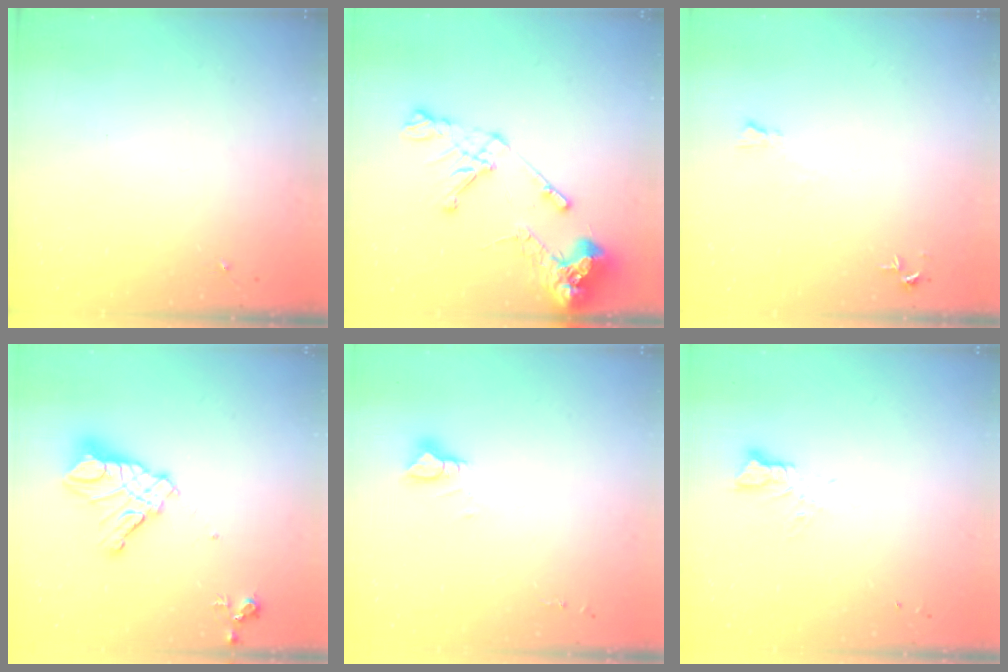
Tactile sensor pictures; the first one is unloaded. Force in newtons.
{"total": 14.1, "press": 14.0, "slide": 1.9}
{"total": 4.9, "press": 4.9, "slide": 0.6}
{"total": 15.8, "press": 15.7, "slide": 1.7}
{"total": 4.5, "press": 4.5, "slide": 0.4}
{"total": 3.8, "press": 3.8, "slide": 0.3}